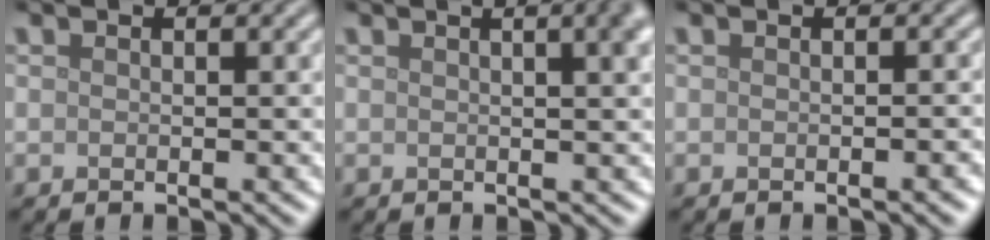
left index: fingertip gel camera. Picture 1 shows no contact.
{"total": 7.7, "force": [2.9, 3.8, 6.0], "torque": [-0.013, 0.050, -0.003]}
{"total": 1.0, "force": [-0.4, 0.2, 0.9], "torque": [-0.008, 0.001, -0.005]}